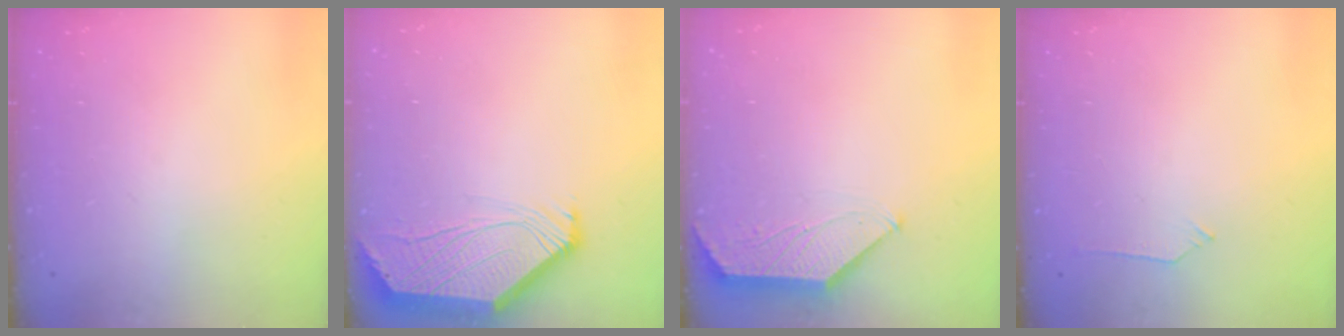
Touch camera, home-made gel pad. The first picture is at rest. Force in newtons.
{"total": 2.6, "press": 2.6, "slide": 0.5}
{"total": 1.3, "press": 1.2, "slide": 0.3}
{"total": 4.6, "press": 4.5, "slide": 0.7}